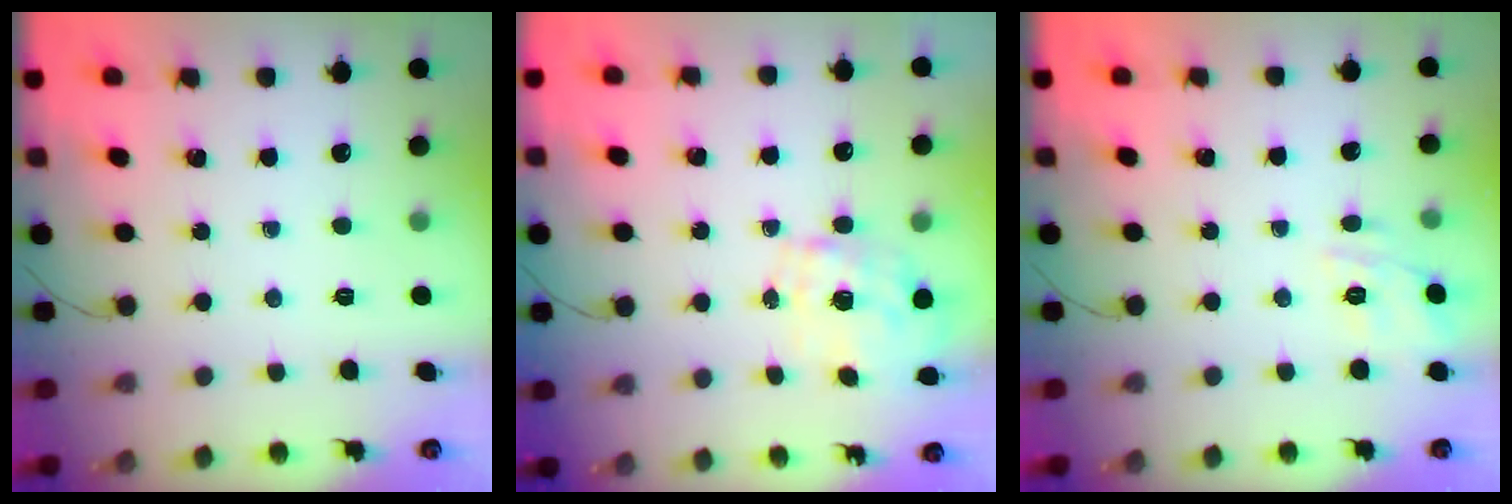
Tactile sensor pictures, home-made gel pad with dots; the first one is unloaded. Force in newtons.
{"total": 1.7, "press": 1.5, "slide": 0.7}
{"total": 9.9, "press": 9.7, "slide": 1.6}